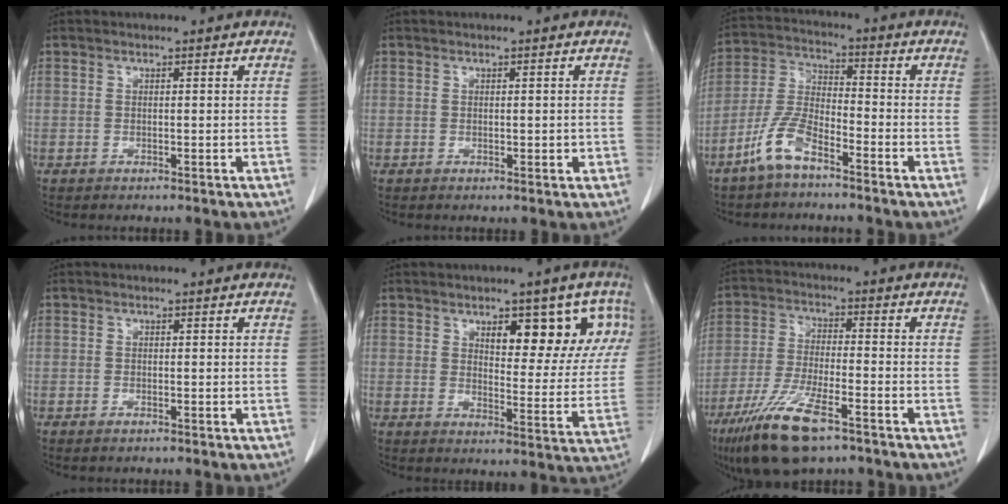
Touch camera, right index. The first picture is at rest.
{"total": 1.2, "force": [0.0, 0.6, 1.1], "torque": [-0.012, 0.001, 0.004]}
{"total": 8.0, "force": [-5.3, 2.3, 5.5], "torque": [-0.132, -0.003, -0.113]}
{"total": 0.6, "force": [-0.4, 0.2, 0.4], "torque": [-0.009, -0.001, -0.004]}
{"total": 11.1, "force": [5.4, 4.4, 8.6], "torque": [-0.093, 0.006, 0.076]}
{"total": 12.6, "force": [-8.1, 2.8, 9.2], "torque": [-0.187, -0.026, -0.144]}